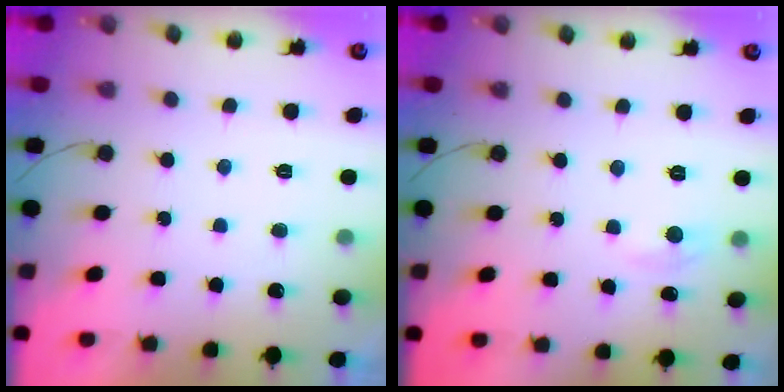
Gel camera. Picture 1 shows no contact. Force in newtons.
{"total": 3.9, "press": 3.9, "slide": 0.5}